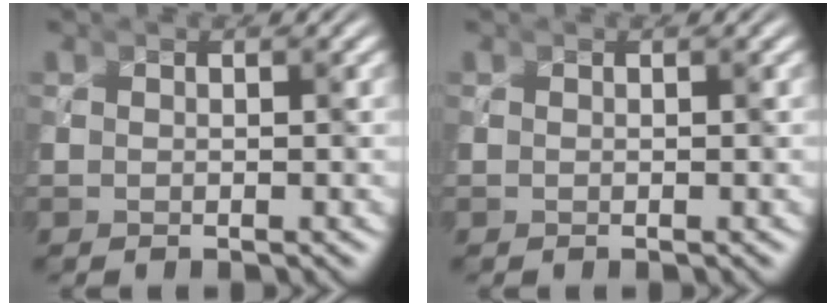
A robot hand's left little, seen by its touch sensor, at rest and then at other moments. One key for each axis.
{"total": 0.0}